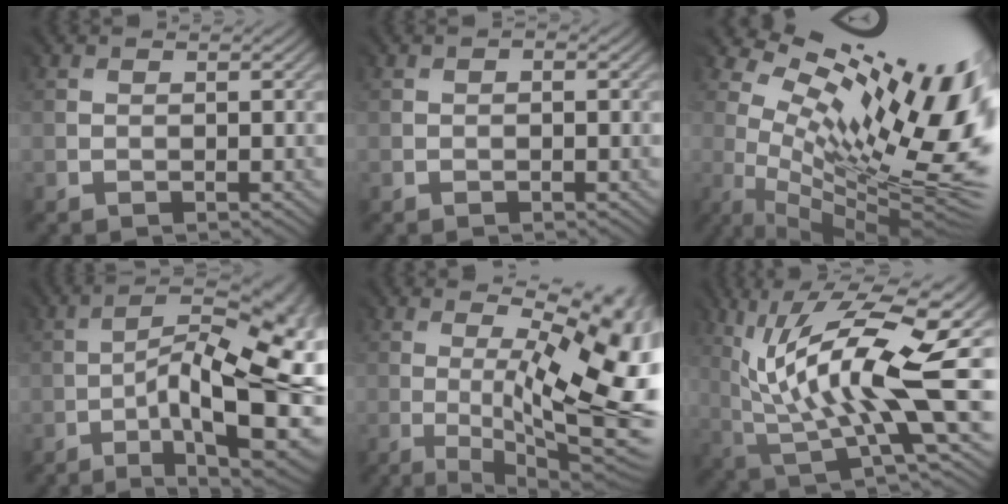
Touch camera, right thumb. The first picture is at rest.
{"total": 0.6, "force": [-0.2, 0.3, 0.5], "torque": [-0.004, -0.001, 0.001]}
{"total": 18.7, "force": [5.1, 7.7, 16.2], "torque": [-0.238, 0.004, 0.101]}
{"total": 17.3, "force": [-5.4, 5.4, 15.5], "torque": [-0.207, -0.010, -0.071]}
{"total": 18.8, "force": [-0.6, 6.3, 17.7], "torque": [-0.216, 0.008, 0.015]}
{"total": 16.8, "force": [2.3, 5.4, 15.8], "torque": [-0.278, 0.007, 0.049]}